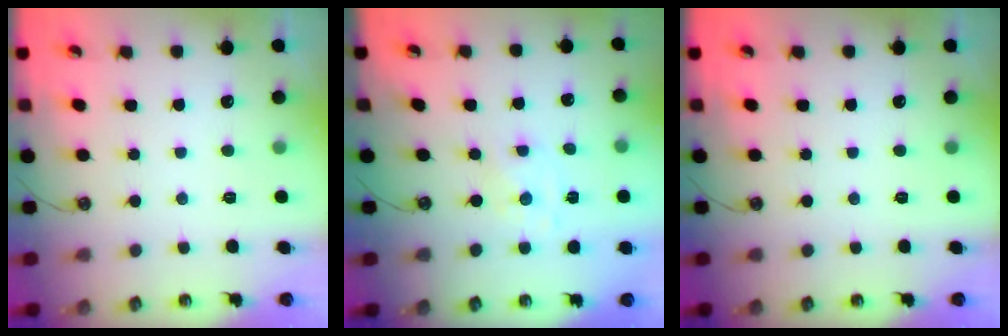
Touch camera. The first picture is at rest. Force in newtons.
{"total": 1.1, "press": 1.1, "slide": 0.2}
{"total": 0.0}